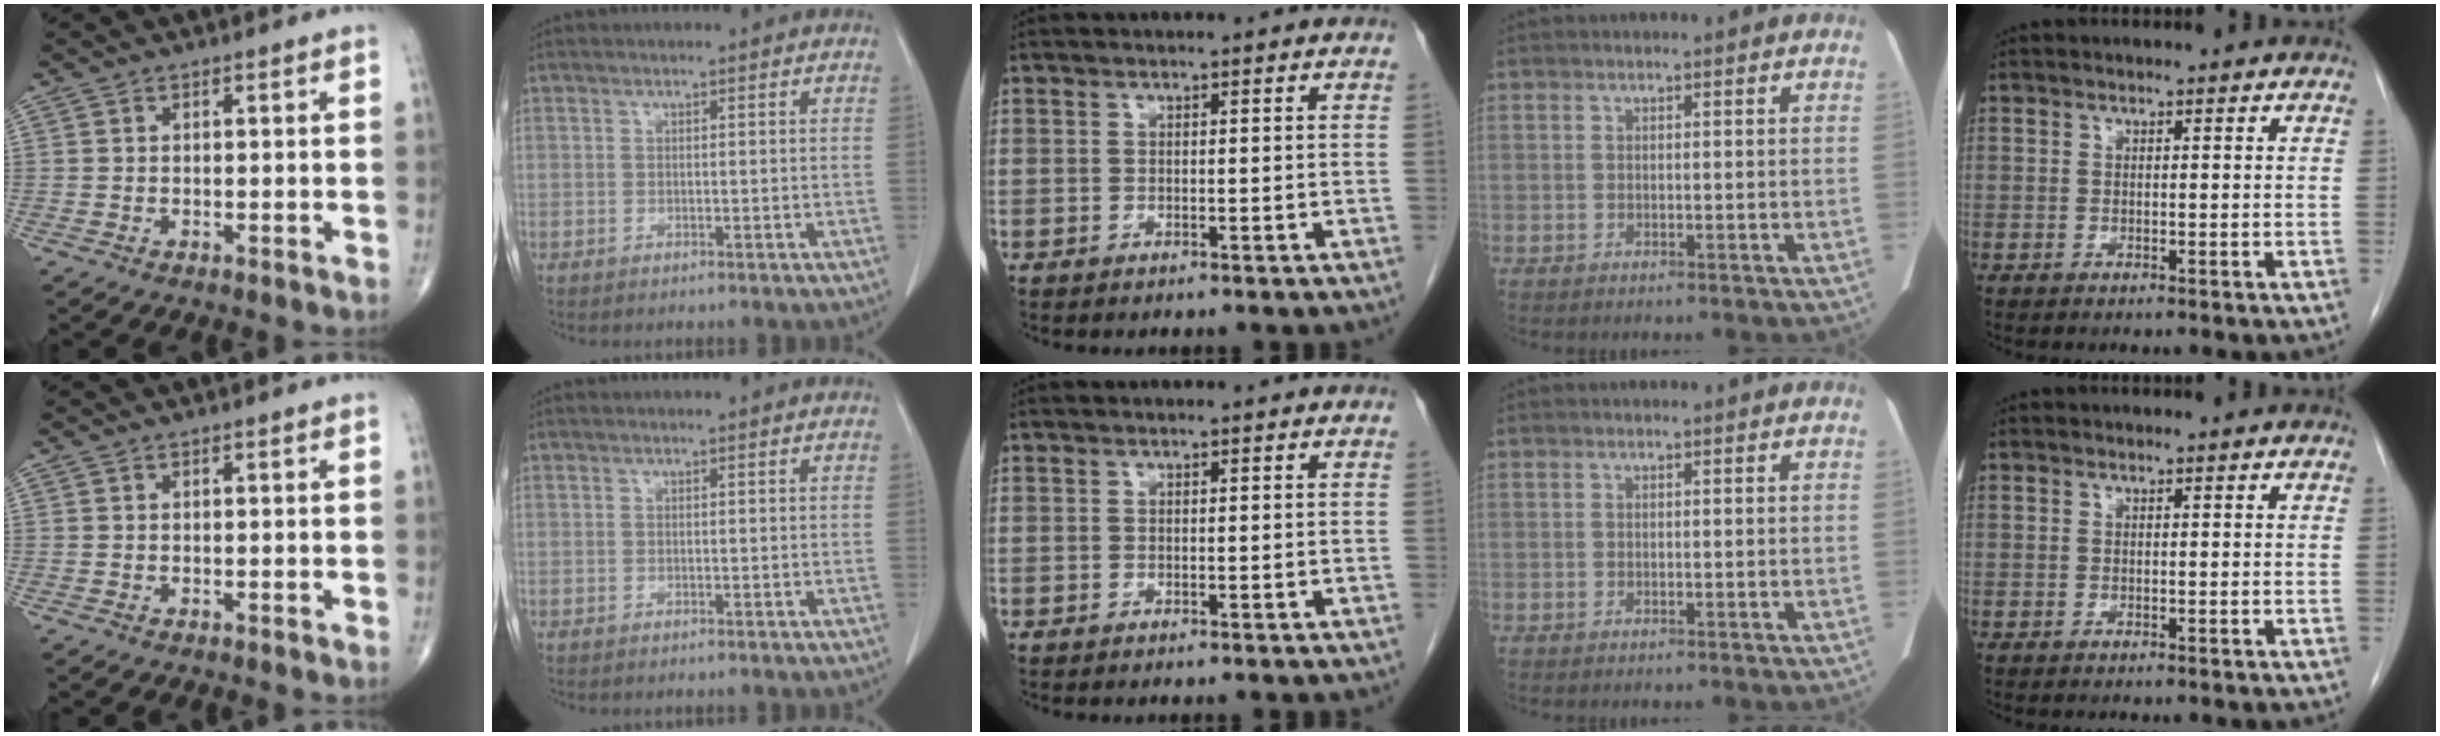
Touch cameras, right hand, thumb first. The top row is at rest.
{}